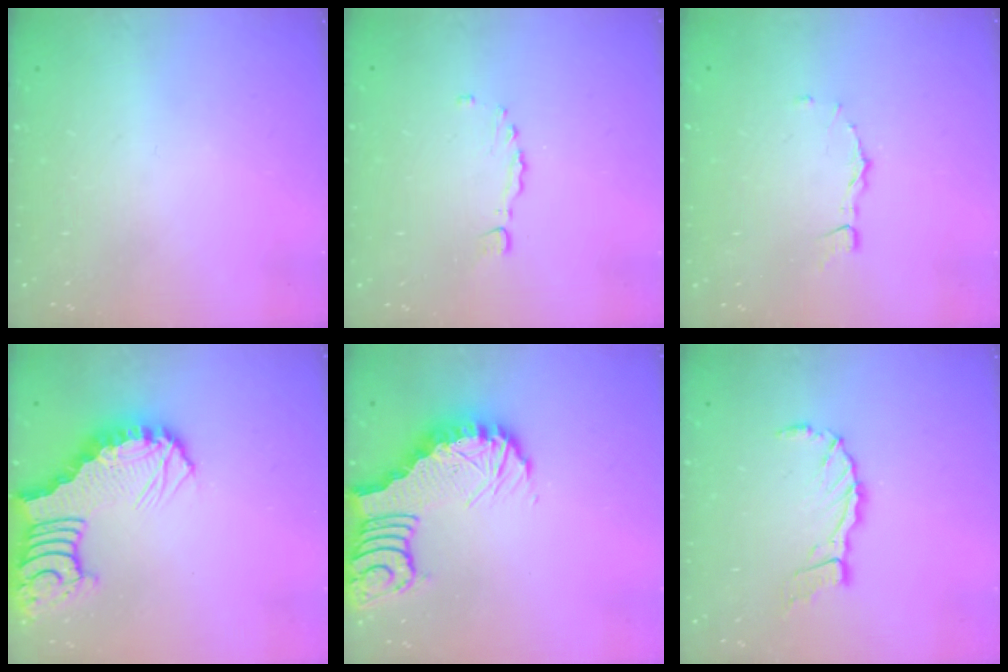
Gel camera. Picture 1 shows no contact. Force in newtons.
{"total": 1.4, "press": 1.3, "slide": 0.3}
{"total": 4.6, "press": 4.6, "slide": 0.8}
{"total": 10.7, "press": 10.7, "slide": 1.3}
{"total": 6.1, "press": 6.1, "slide": 0.7}
{"total": 9.1, "press": 9.1, "slide": 1.0}